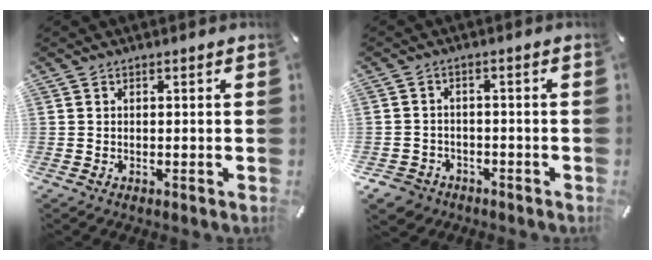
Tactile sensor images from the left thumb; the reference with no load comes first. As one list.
[{"total": 4.4, "force": [-2.7, 3.3, 0.9], "torque": [-0.026, 0.012, -0.055]}]